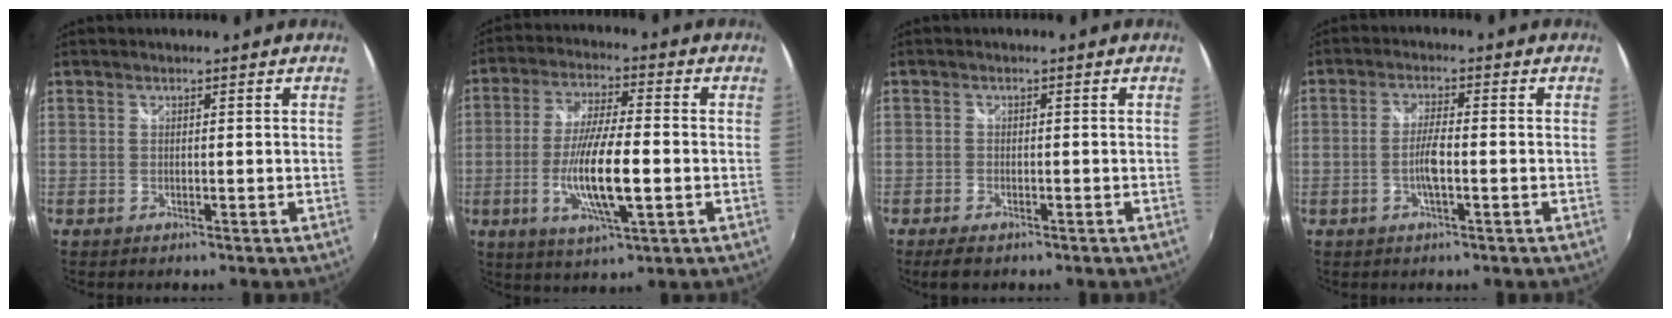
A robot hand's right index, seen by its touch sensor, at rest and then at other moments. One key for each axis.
{"total": 12.5, "fx": -2.9, "fy": 2.4, "fz": 11.9, "tx": -0.230, "ty": -0.012, "tz": -0.054}
{"total": 3.7, "fx": -2.7, "fy": 1.5, "fz": 2.0, "tx": -0.047, "ty": -0.015, "tz": -0.048}
{"total": 4.0, "fx": -1.2, "fy": 0.6, "fz": 3.8, "tx": -0.077, "ty": 0.001, "tz": -0.022}